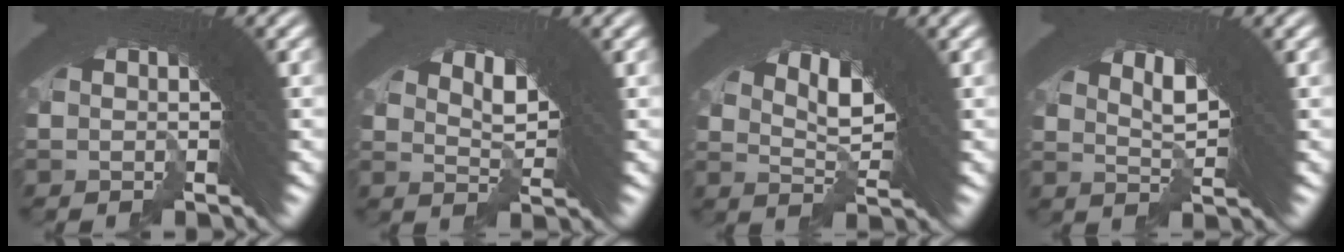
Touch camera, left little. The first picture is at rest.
{"total": 4.1, "force": [1.2, 2.1, 3.3], "torque": [-0.068, -0.012, 0.023]}
{"total": 5.5, "force": [1.3, 2.9, 4.6], "torque": [-0.086, -0.011, 0.024]}
{"total": 4.7, "force": [1.2, 2.3, 3.9], "torque": [-0.079, -0.011, 0.023]}